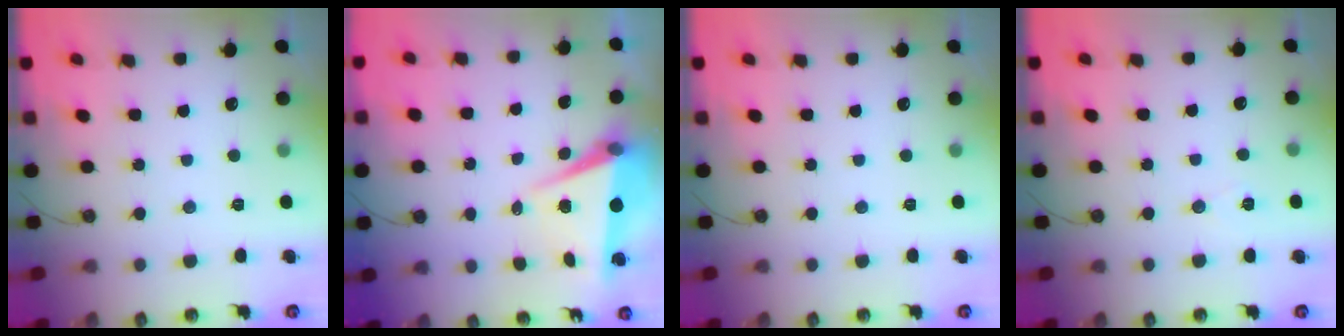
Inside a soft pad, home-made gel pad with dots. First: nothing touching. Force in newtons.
{"total": 6.8, "press": 6.0, "slide": 3.2}
{"total": 0.0}
{"total": 5.5, "press": 3.2, "slide": 4.4}